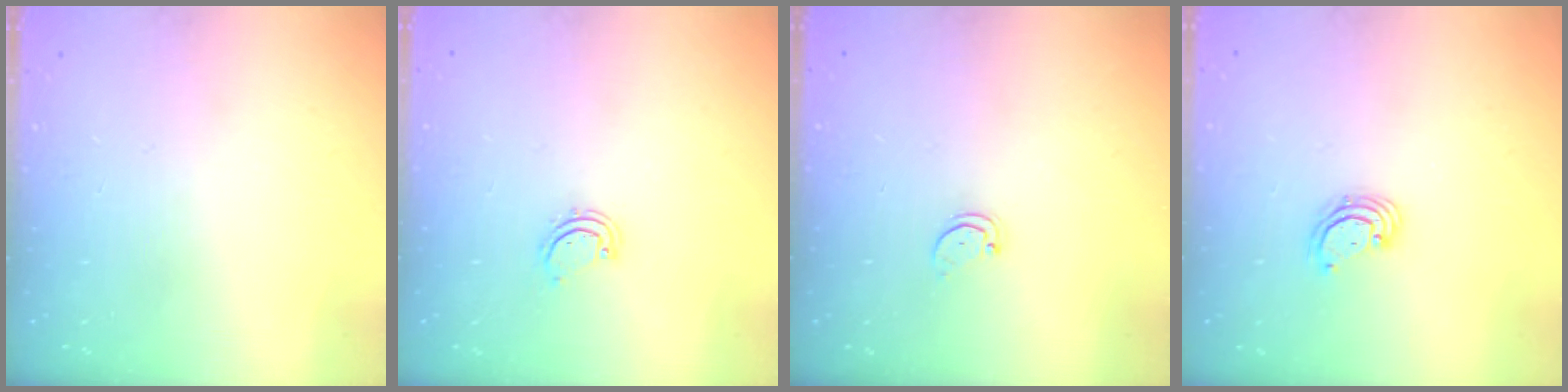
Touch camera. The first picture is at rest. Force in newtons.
{"total": 2.5, "press": 2.5, "slide": 0.3}
{"total": 1.5, "press": 1.5, "slide": 0.3}
{"total": 3.5, "press": 3.5, "slide": 0.1}